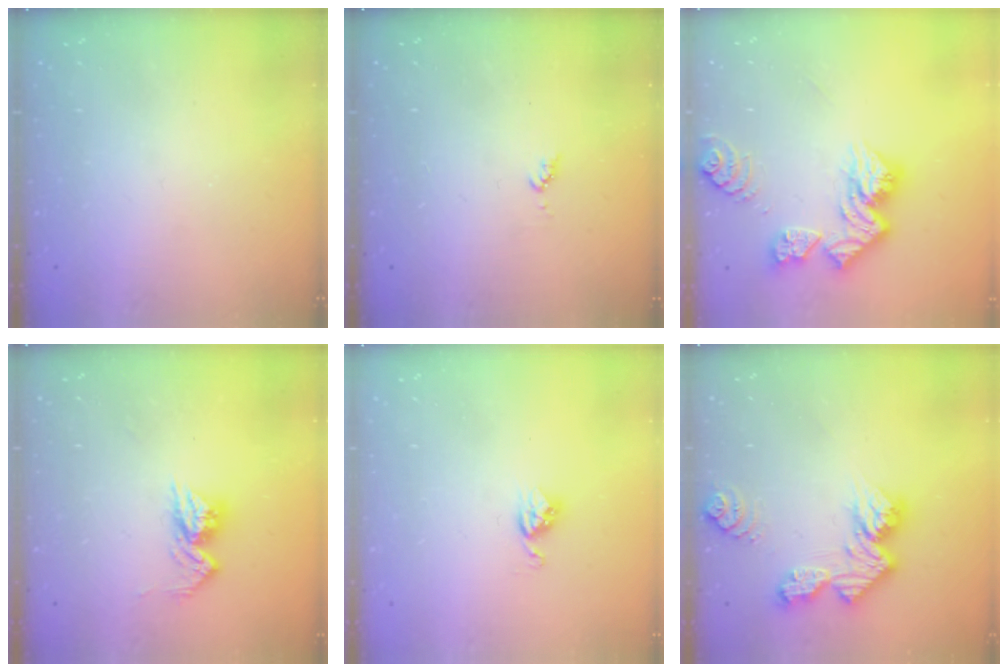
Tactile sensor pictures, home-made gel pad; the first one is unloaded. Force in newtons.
{"total": 4.4, "press": 4.3, "slide": 0.4}
{"total": 13.1, "press": 13.0, "slide": 1.4}
{"total": 9.6, "press": 9.6, "slide": 0.8}
{"total": 3.5, "press": 3.5, "slide": 0.5}
{"total": 12.0, "press": 12.0, "slide": 1.0}